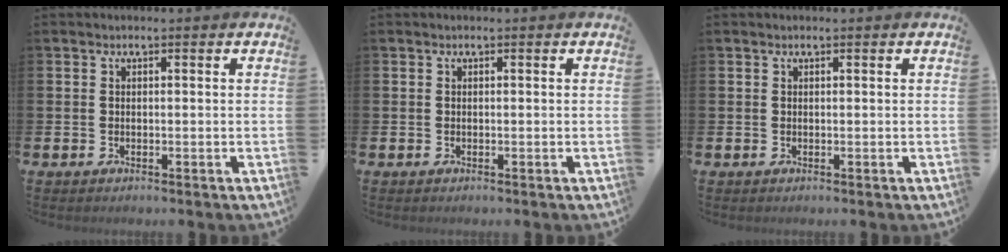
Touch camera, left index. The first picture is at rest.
{"total": 0.0}
{"total": 0.0}